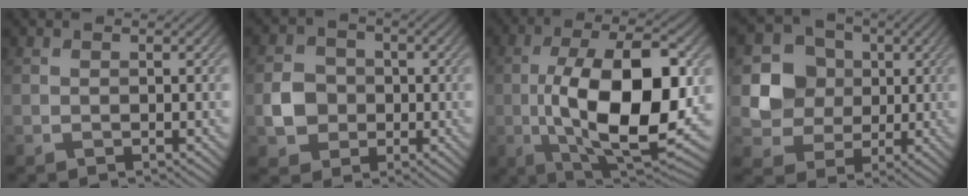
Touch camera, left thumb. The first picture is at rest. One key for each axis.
{"total": 4.7, "fx": -0.8, "fy": 4.3, "fz": 1.9, "tx": -0.040, "ty": -0.001, "tz": -0.020}
{"total": 17.0, "fx": -1.2, "fy": 7.8, "fz": 15.0, "tx": -0.251, "ty": 0.003, "tz": -0.022}
{"total": 7.3, "fx": 0.8, "fy": 6.6, "fz": 2.8, "tx": -0.062, "ty": -0.002, "tz": 0.012}